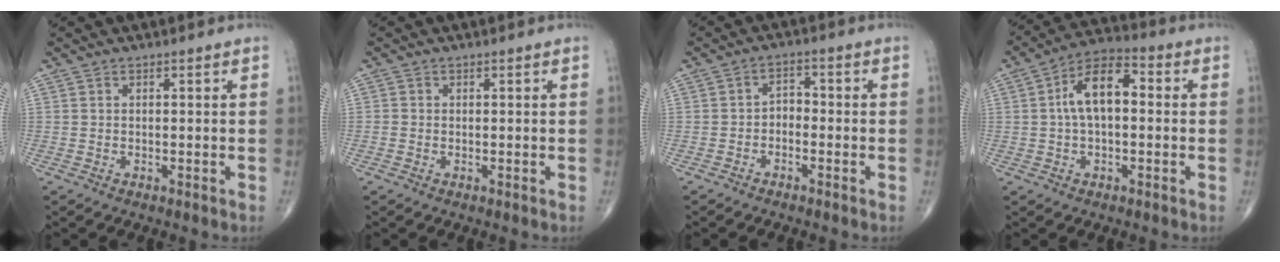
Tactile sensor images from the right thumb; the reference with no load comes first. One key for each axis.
{"total": 0.7, "fx": -0.3, "fy": 0.6, "fz": 0.1, "tx": 0.000, "ty": 0.003, "tz": -0.008}
{"total": 2.8, "fx": -1.4, "fy": 1.8, "fz": 1.6, "tx": -0.014, "ty": 0.024, "tz": -0.032}
{"total": 10.2, "fx": 0.8, "fy": 5.4, "fz": 8.6, "tx": -0.147, "ty": 0.032, "tz": 0.004}